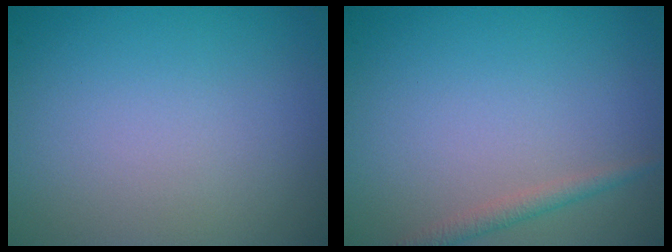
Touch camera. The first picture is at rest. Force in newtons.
{"total": 1.4, "press": 1.4, "slide": 0.0}